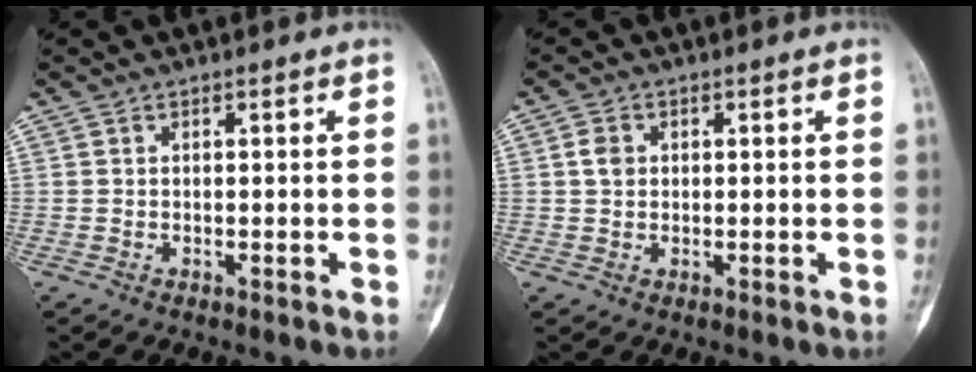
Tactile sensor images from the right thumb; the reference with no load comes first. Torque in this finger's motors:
{"motor_torque": [0.01, 0.19, 0.24, -0.08, 0.04]}